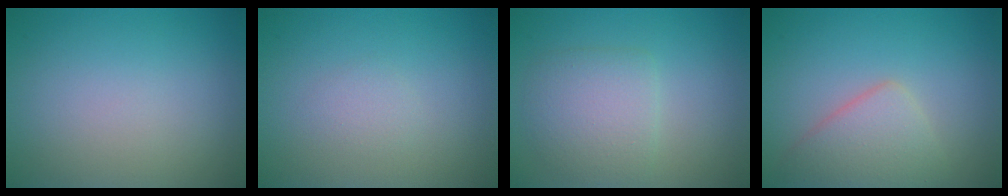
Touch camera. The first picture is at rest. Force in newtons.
{"total": 1.0, "press": 1.0, "slide": 0.1}
{"total": 3.7, "press": 3.7, "slide": 0.1}
{"total": 3.6, "press": 3.6, "slide": 0.2}